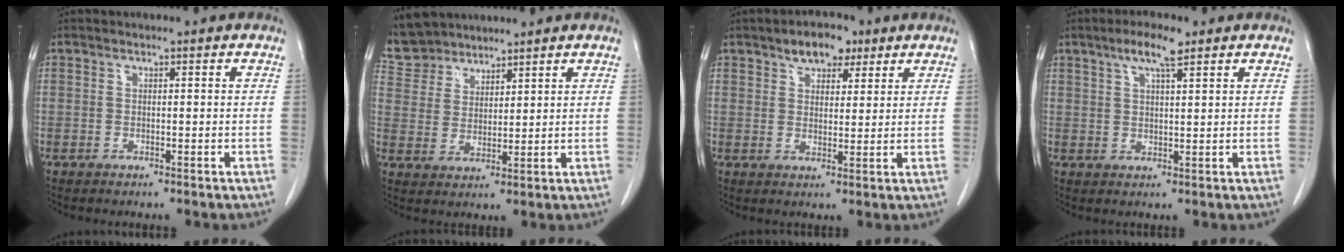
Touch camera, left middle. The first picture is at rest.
{"total": 7.2, "force": [6.6, 2.8, 0.7], "torque": [-0.021, 0.019, 0.135]}
{"total": 5.5, "force": [3.5, 3.0, 2.9], "torque": [-0.042, 0.011, 0.056]}
{"total": 4.9, "force": [3.2, 0.7, 3.7], "torque": [-0.073, 0.005, 0.054]}